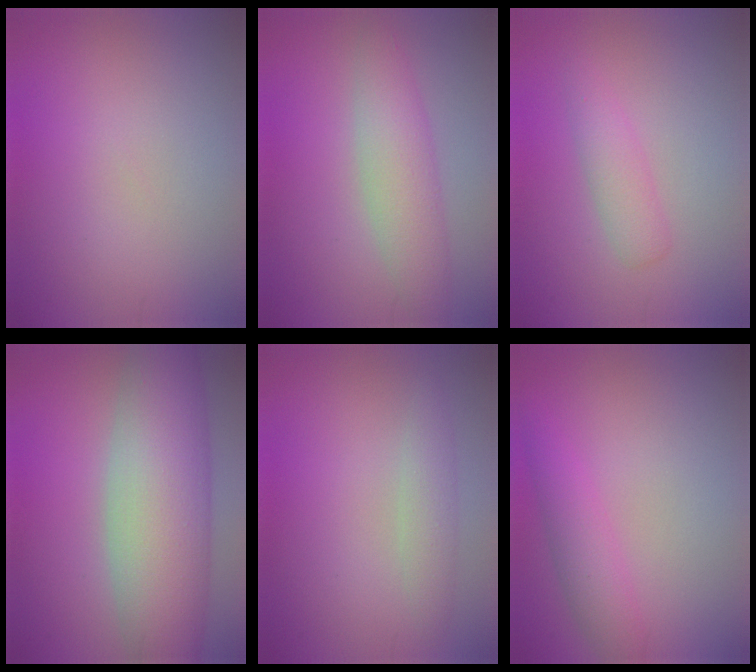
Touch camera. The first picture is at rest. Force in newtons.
{"total": 4.2, "press": 4.2, "slide": 0.3}
{"total": 2.0, "press": 2.0, "slide": 0.1}
{"total": 10.7, "press": 10.7, "slide": 0.6}
{"total": 1.9, "press": 1.9, "slide": 0.0}
{"total": 2.7, "press": 2.7, "slide": 0.1}